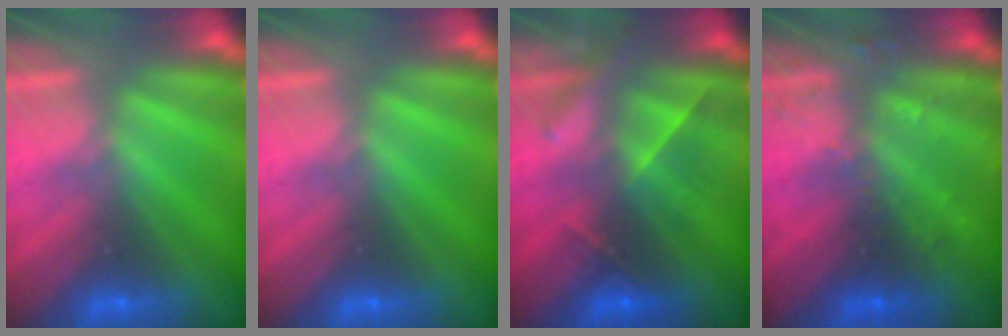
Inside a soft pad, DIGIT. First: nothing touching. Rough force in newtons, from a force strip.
{"total": 0.0}
{"total": 2.8}
{"total": 2.9}